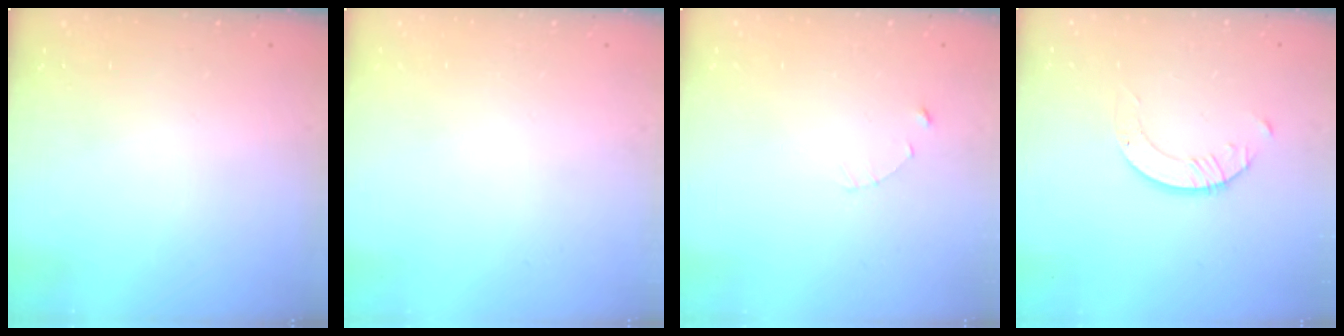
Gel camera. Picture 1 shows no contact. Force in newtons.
{"total": 0.0}
{"total": 1.2, "press": 1.1, "slide": 0.2}
{"total": 2.1, "press": 2.1, "slide": 0.2}